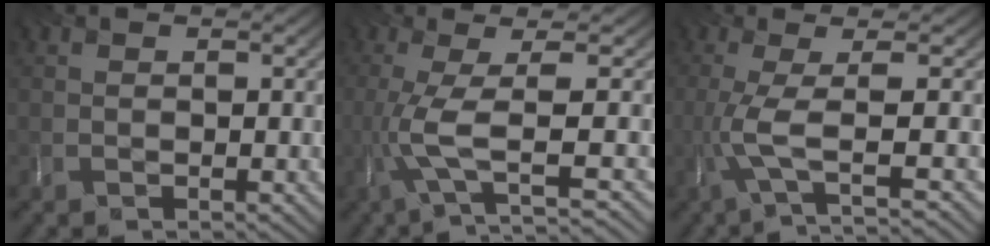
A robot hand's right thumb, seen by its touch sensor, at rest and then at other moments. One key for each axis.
{"total": 5.9, "fx": -0.6, "fy": 1.1, "fz": 5.7, "tx": -0.109, "ty": 0.006, "tz": -0.017}
{"total": 4.9, "fx": -0.7, "fy": 0.9, "fz": 4.8, "tx": -0.093, "ty": 0.004, "tz": -0.022}